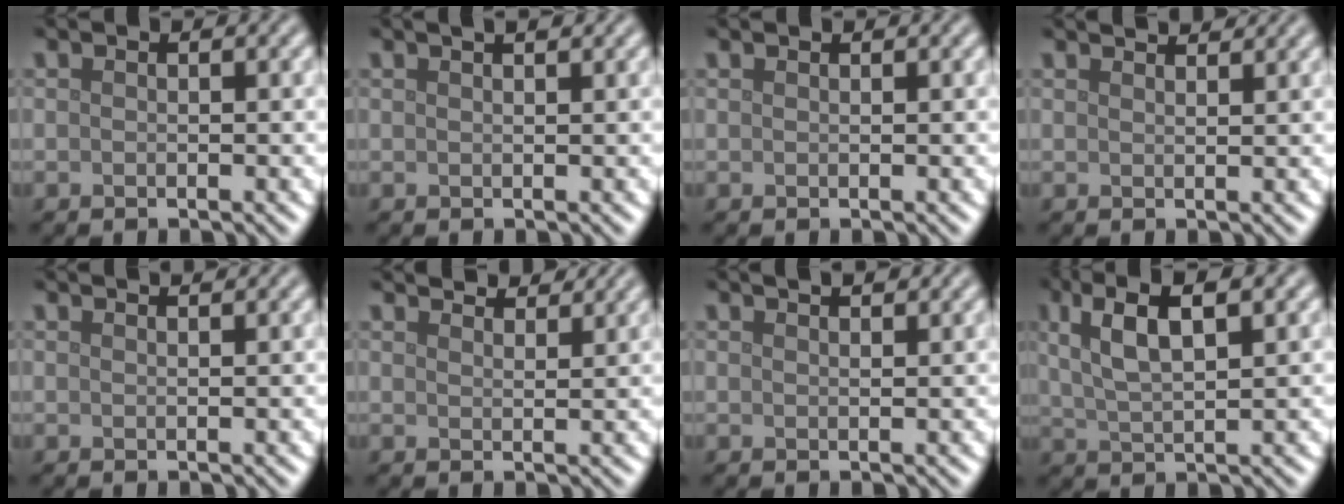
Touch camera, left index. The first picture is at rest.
{"total": 2.9, "force": [1.9, 1.2, 1.8], "torque": [-0.004, 0.012, -0.003]}
{"total": 0.6, "force": [0.6, 0.0, 0.0], "torque": [-0.001, -0.002, 0.008]}
{"total": 3.0, "force": [2.7, 0.6, 1.1], "torque": [-0.001, 0.007, 0.017]}
{"total": 2.6, "force": [2.1, 0.9, 1.2], "torque": [0.000, 0.009, -0.001]}
{"total": 4.2, "force": [3.9, 0.7, 1.3], "torque": [-0.015, 0.002, 0.046]}
{"total": 2.7, "force": [2.1, 0.8, 1.4], "torque": [-0.002, 0.010, 0.007]}
{"total": 5.9, "force": [2.6, 1.9, 4.9], "torque": [-0.089, 0.007, 0.046]}